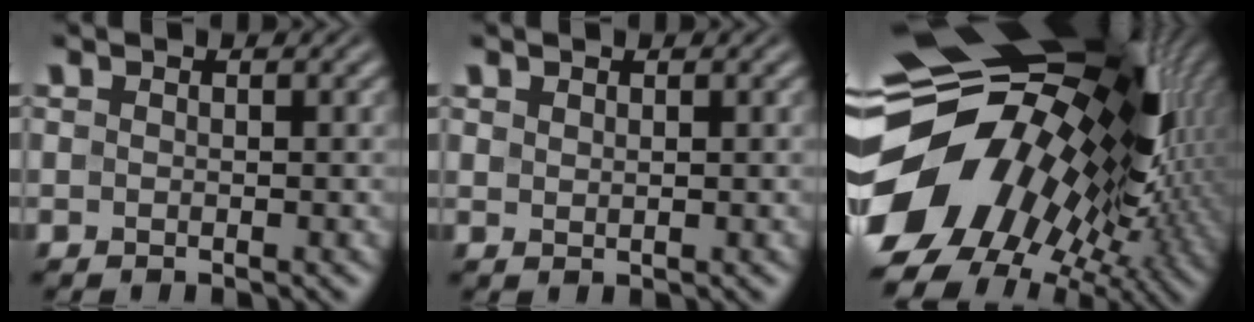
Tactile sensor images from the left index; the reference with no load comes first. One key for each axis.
{"total": 0.7, "fx": 0.5, "fy": 0.2, "fz": 0.3, "tx": -0.010, "ty": 0.001, "tz": 0.011}
{"total": 19.5, "fx": -1.5, "fy": 13.7, "fz": 13.8, "tx": -0.230, "ty": -0.011, "tz": -0.015}